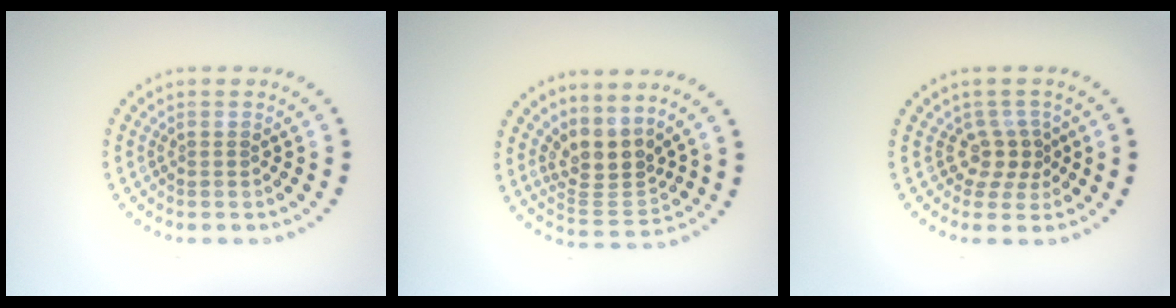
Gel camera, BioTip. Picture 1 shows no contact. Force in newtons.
{"total": 3.5, "press": 2.5, "slide": 2.4}
{"total": 2.4, "press": 1.6, "slide": 1.8}